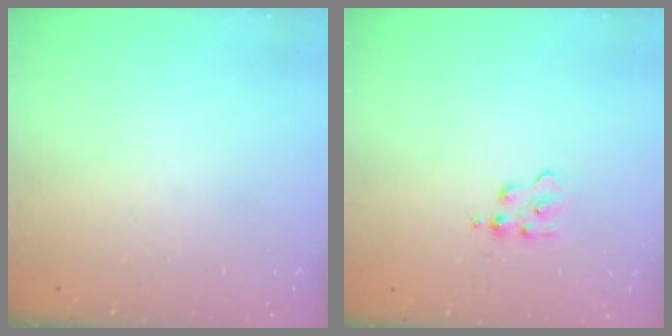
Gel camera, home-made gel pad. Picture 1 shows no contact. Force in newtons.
{"total": 2.5, "press": 2.4, "slide": 0.4}